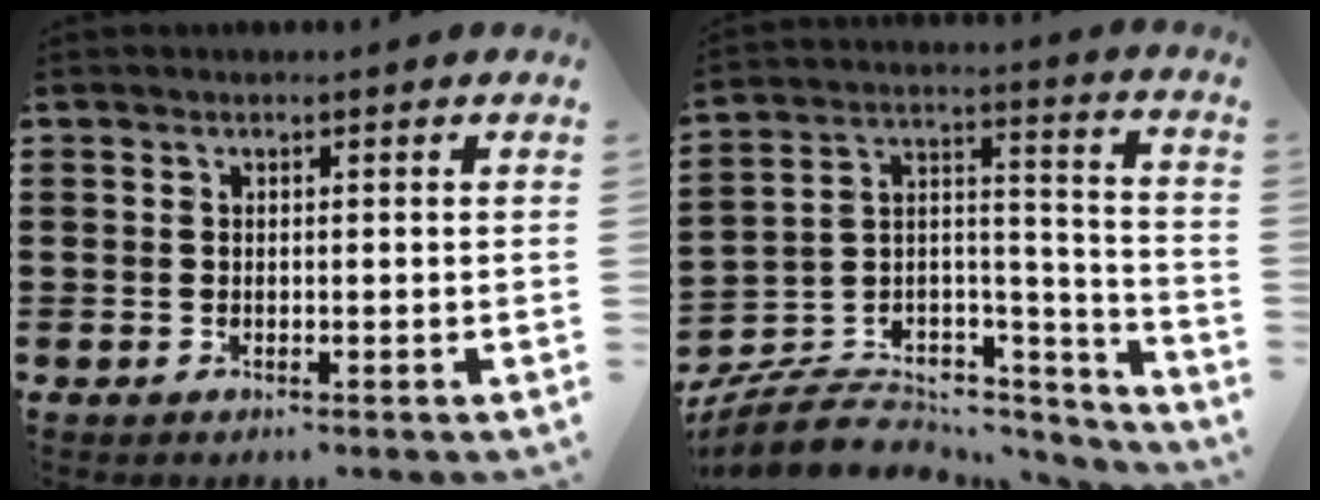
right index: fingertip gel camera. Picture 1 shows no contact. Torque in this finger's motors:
{"motor_torque": [-1.82, 0.33, -1.05, -0.21]}